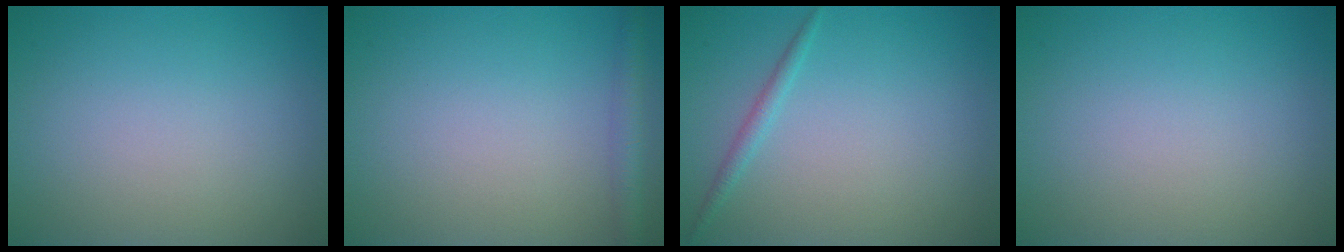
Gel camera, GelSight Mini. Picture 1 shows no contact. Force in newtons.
{"total": 2.1, "press": 2.1, "slide": 0.1}
{"total": 1.1, "press": 1.1, "slide": 0.1}
{"total": 0.0}